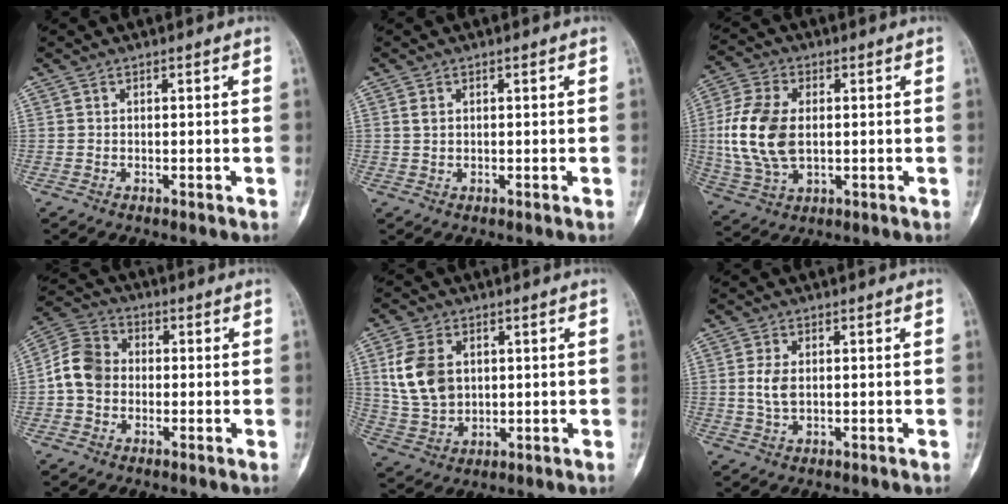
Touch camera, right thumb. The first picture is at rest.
{"total": 1.4, "force": [0.4, 0.9, 0.9], "torque": [-0.018, 0.003, 0.008]}
{"total": 13.7, "force": [0.3, 8.4, 10.8], "torque": [-0.229, 0.003, 0.007]}
{"total": 8.0, "force": [-0.8, 6.6, 4.5], "torque": [-0.070, 0.027, -0.033]}
{"total": 10.7, "force": [2.4, 7.6, 7.2], "torque": [-0.132, -0.005, 0.054]}
{"total": 3.6, "force": [0.2, 2.0, 3.0], "torque": [-0.063, 0.000, 0.003]}